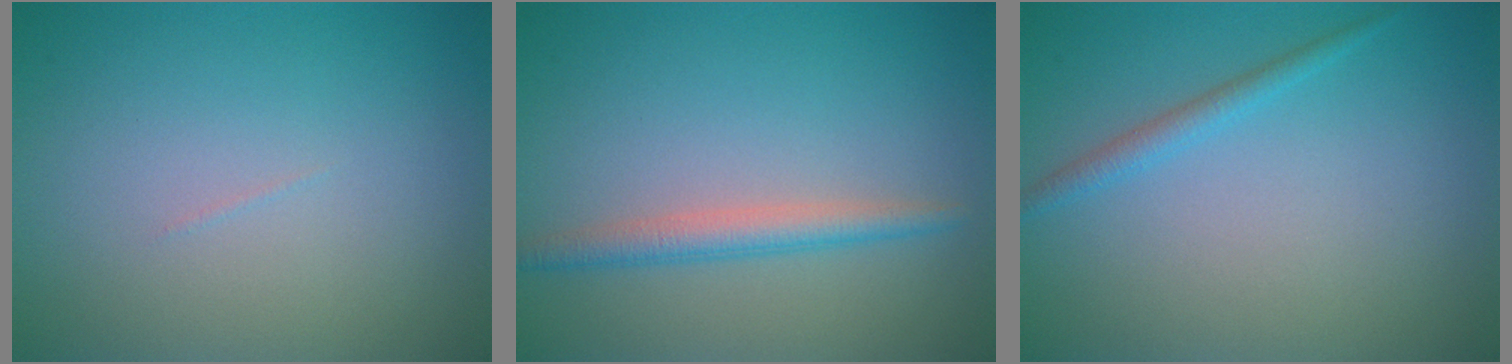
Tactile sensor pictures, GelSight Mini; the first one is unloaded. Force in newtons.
{"total": 2.4, "press": 2.4, "slide": 0.1}
{"total": 1.4, "press": 1.4, "slide": 0.1}